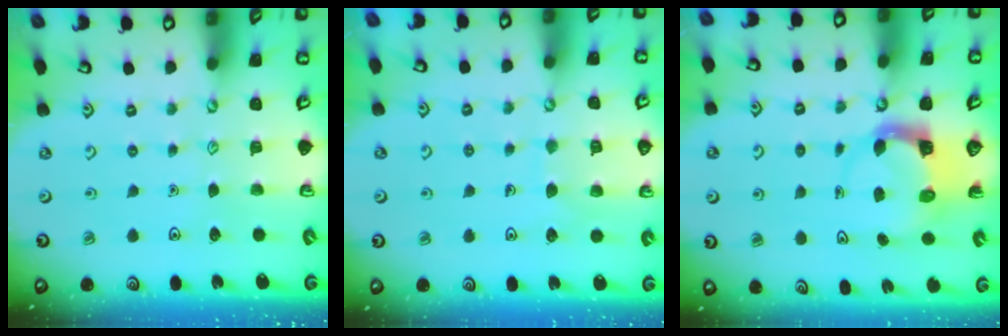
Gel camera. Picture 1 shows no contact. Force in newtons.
{"total": 5.7, "press": 5.7, "slide": 0.5}
{"total": 3.6, "press": 3.6, "slide": 0.6}